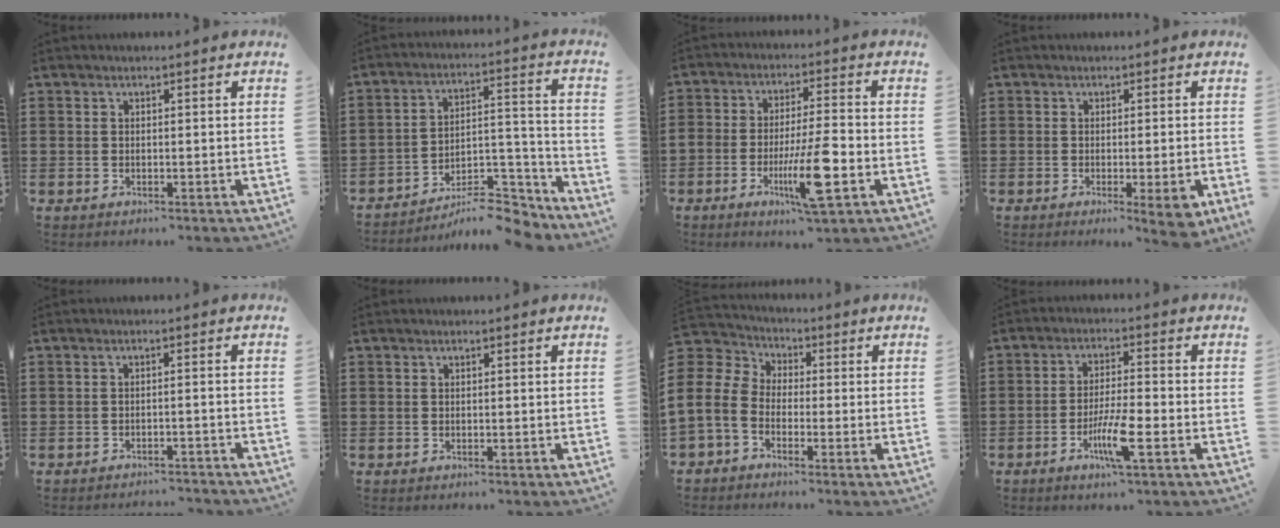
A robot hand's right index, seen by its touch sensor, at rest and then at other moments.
{"total": 9.6, "force": [-8.4, 2.5, 4.0], "torque": [-0.046, 0.034, -0.156]}
{"total": 10.6, "force": [-4.0, 1.6, 9.7], "torque": [-0.180, -0.009, -0.071]}
{"total": 3.6, "force": [-1.4, 0.1, 3.3], "torque": [-0.059, -0.017, -0.021]}
{"total": 1.9, "force": [-1.9, -0.1, 0.2], "torque": [-0.007, 0.000, -0.039]}
{"total": 0.0}
{"total": 7.0, "force": [-1.8, 5.5, 4.0], "torque": [-0.130, 0.000, -0.045]}
{"total": 6.9, "force": [-2.9, 0.9, 6.2], "torque": [-0.127, -0.013, -0.056]}